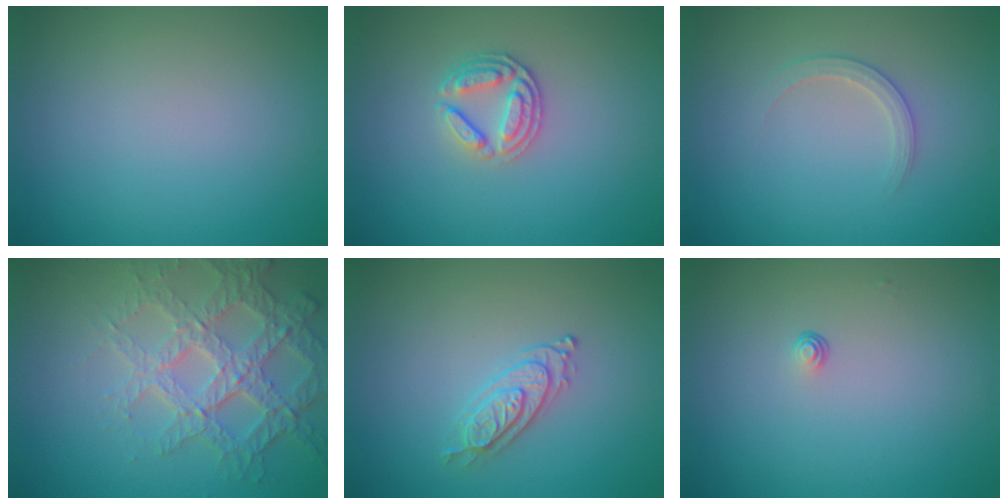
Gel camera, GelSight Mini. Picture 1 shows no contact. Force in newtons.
{"total": 2.6, "press": 2.5, "slide": 0.8}
{"total": 1.6, "press": 1.6, "slide": 0.1}
{"total": 5.0, "press": 4.5, "slide": 2.3}
{"total": 2.2, "press": 2.1, "slide": 0.7}
{"total": 0.6, "press": 0.3, "slide": 0.5}